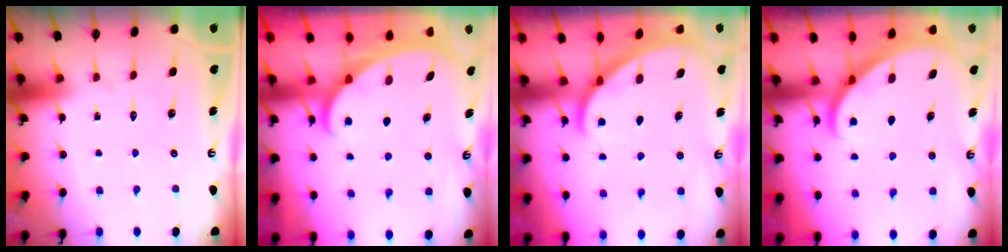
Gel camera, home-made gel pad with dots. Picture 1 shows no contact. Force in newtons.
{"total": 2.3, "press": 2.2, "slide": 0.3}
{"total": 1.8, "press": 1.8, "slide": 0.1}
{"total": 2.8, "press": 2.8, "slide": 0.2}